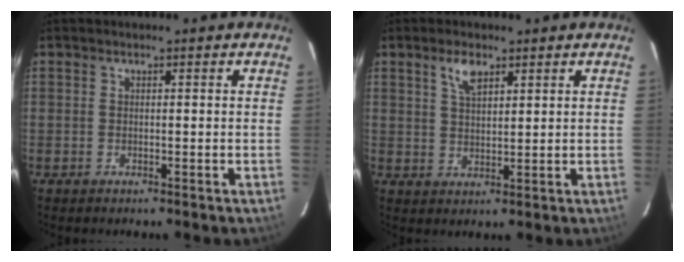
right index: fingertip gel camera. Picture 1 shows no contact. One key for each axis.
{"total": 4.3, "fx": 2.5, "fy": 1.9, "fz": 2.9, "tx": -0.053, "ty": 0.006, "tz": 0.048}